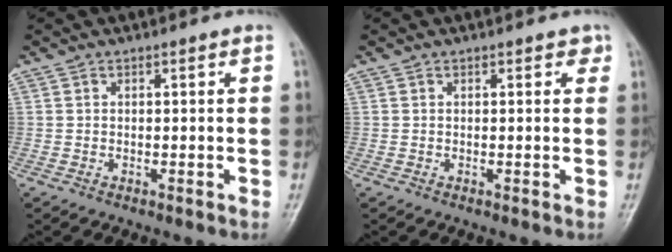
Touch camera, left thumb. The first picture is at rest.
{"total": 1.1, "force": [0.6, 0.7, 0.6], "torque": [0.006, 0.000, 0.001]}